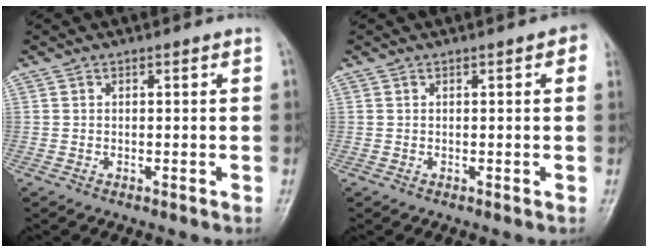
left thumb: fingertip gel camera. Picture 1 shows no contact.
{"total": 2.2, "force": [0.7, 0.6, 2.0], "torque": [-0.019, 0.003, 0.004]}